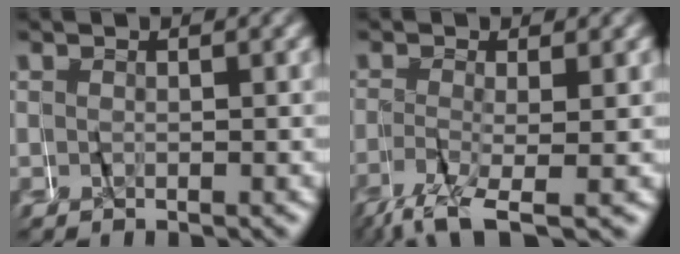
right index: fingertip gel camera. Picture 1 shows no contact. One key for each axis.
{"total": 6.2, "fx": -5.5, "fy": 0.9, "fz": 2.7, "tx": -0.065, "ty": -0.030, "tz": -0.071}